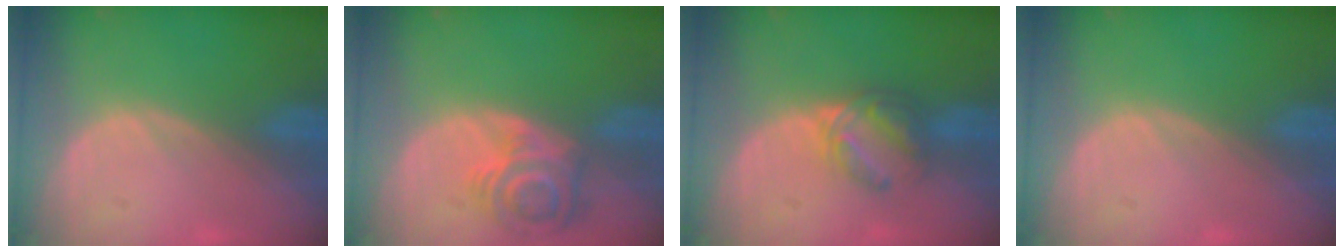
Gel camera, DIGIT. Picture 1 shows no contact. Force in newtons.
{"total": 6.4, "press": 6.3, "slide": 0.8}
{"total": 6.1, "press": 5.3, "slide": 3.1}
{"total": 0.0}